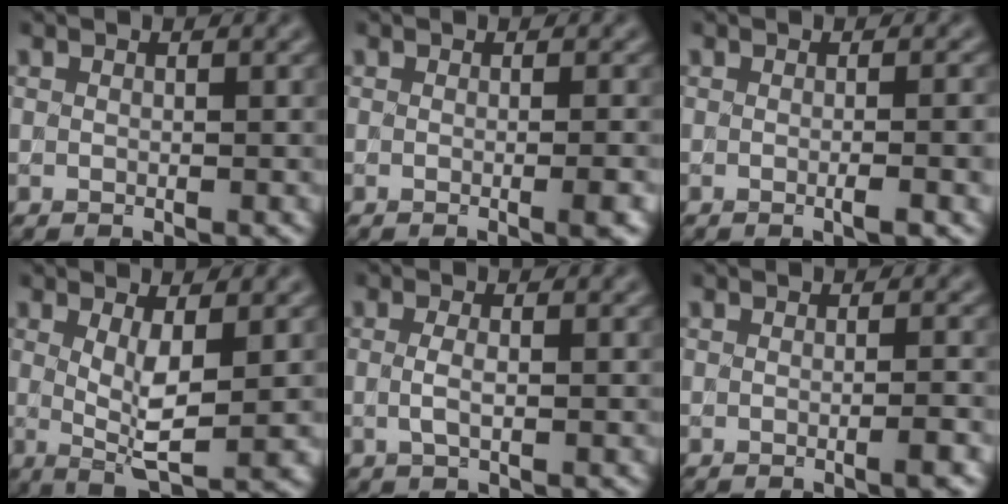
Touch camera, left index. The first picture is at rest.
{"total": 2.8, "force": [-0.3, 1.1, 2.6], "torque": [-0.015, 0.002, -0.008]}
{"total": 3.2, "force": [-0.3, 0.9, 3.0], "torque": [-0.032, 0.001, -0.007]}
{"total": 4.1, "force": [0.6, 1.0, 4.0], "torque": [-0.079, -0.009, 0.013]}
{"total": 1.4, "force": [0.1, 0.4, 1.3], "torque": [-0.031, -0.001, -0.003]}
{"total": 2.2, "force": [-0.4, 0.6, 2.0], "torque": [-0.019, 0.001, -0.010]}